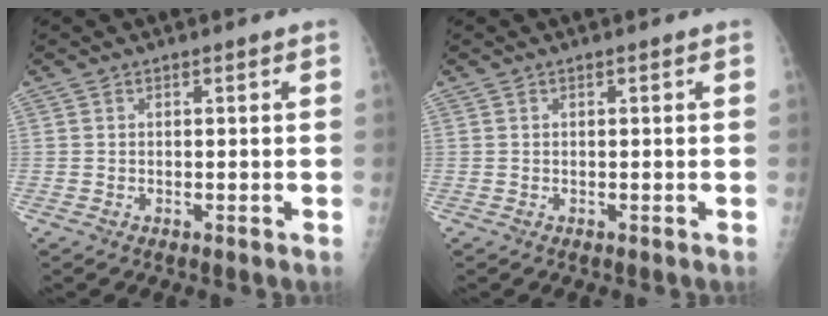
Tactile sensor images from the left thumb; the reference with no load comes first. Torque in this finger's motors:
{"motor_torque": [0.04, 0.01, 0.03, 0.03, 0.00]}